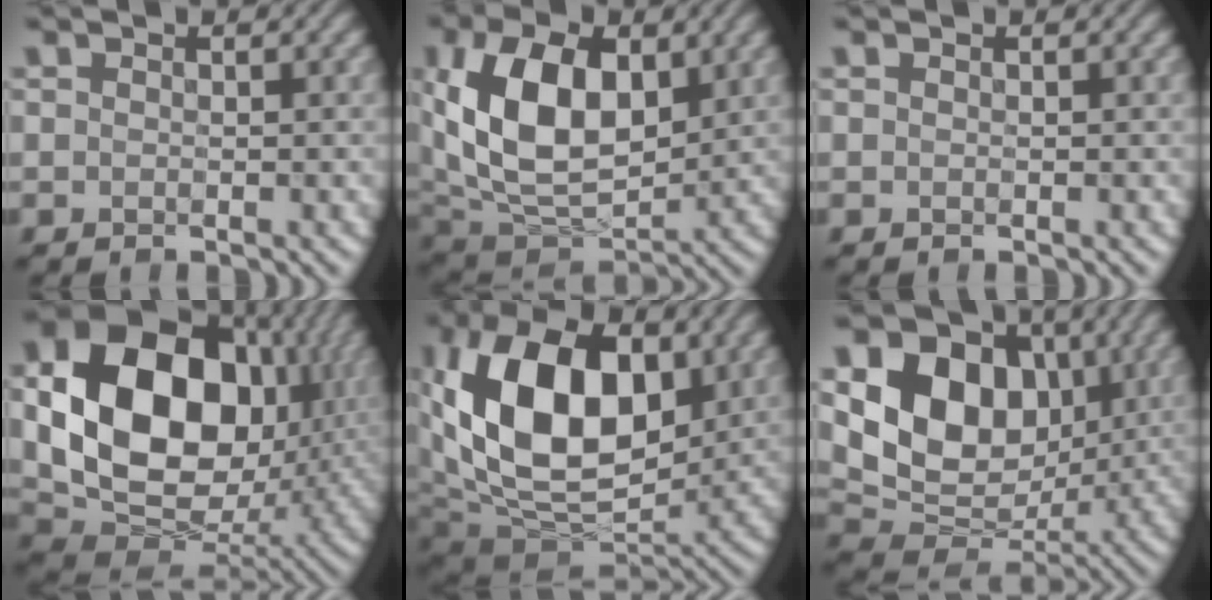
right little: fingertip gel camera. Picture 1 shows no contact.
{"total": 11.7, "force": [1.8, 7.4, 8.8], "torque": [-0.186, -0.003, 0.034]}
{"total": 0.0}
{"total": 17.9, "force": [2.5, 13.0, 12.0], "torque": [-0.249, -0.010, 0.056]}
{"total": 14.6, "force": [2.0, 9.5, 10.8], "torque": [-0.191, 0.000, 0.033]}
{"total": 12.8, "force": [2.8, 9.5, 8.2], "torque": [-0.147, 0.012, 0.044]}